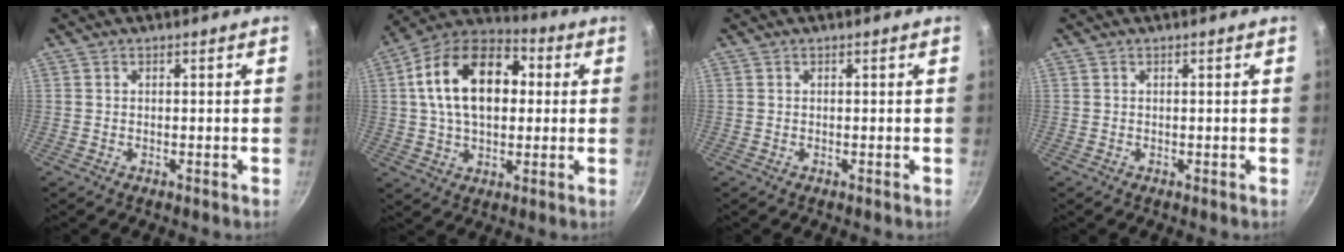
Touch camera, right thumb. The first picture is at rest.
{"total": 19.3, "force": [3.2, 12.2, 14.6], "torque": [-0.217, 0.026, 0.035]}
{"total": 0.0}
{"total": 0.0}